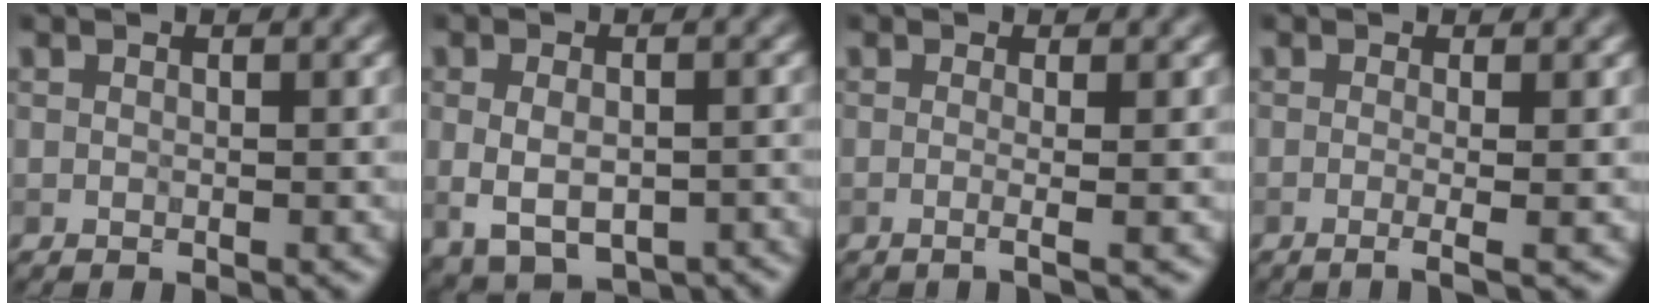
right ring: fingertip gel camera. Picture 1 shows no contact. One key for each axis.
{"total": 6.0, "fx": -1.7, "fy": 3.9, "fz": 4.2, "tx": -0.073, "ty": -0.019, "tz": -0.014}
{"total": 2.6, "fx": 0.2, "fy": 1.2, "fz": 2.3, "tx": -0.017, "ty": -0.003, "tz": -0.026}
{"total": 2.8, "fx": 0.0, "fy": 1.2, "fz": 2.5, "tx": -0.021, "ty": 0.001, "tz": -0.020}